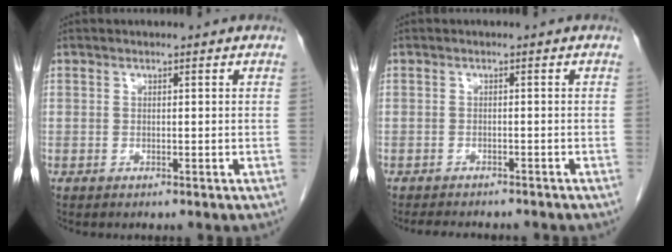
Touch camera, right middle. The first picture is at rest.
{"total": 6.5, "force": [-5.8, 1.6, 2.6], "torque": [-0.034, -0.003, -0.075]}